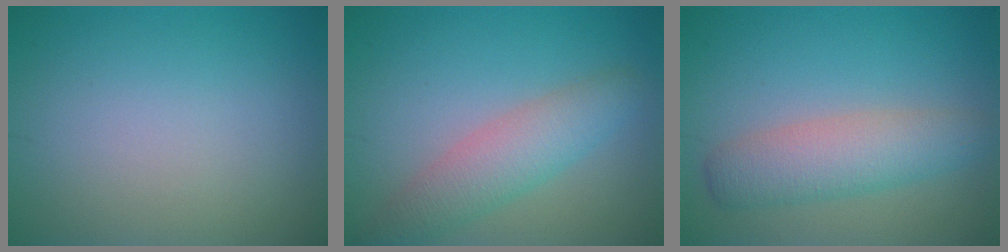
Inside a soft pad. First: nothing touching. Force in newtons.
{"total": 4.0, "press": 4.0, "slide": 0.1}
{"total": 4.4, "press": 4.4, "slide": 0.1}